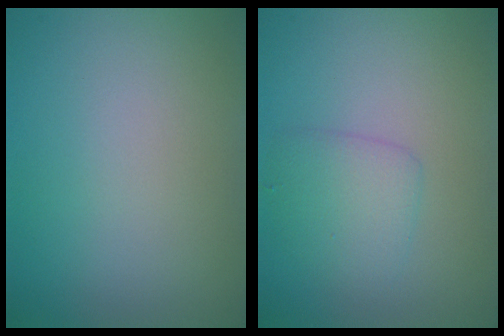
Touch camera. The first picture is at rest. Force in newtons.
{"total": 2.6, "press": 2.6, "slide": 0.0}